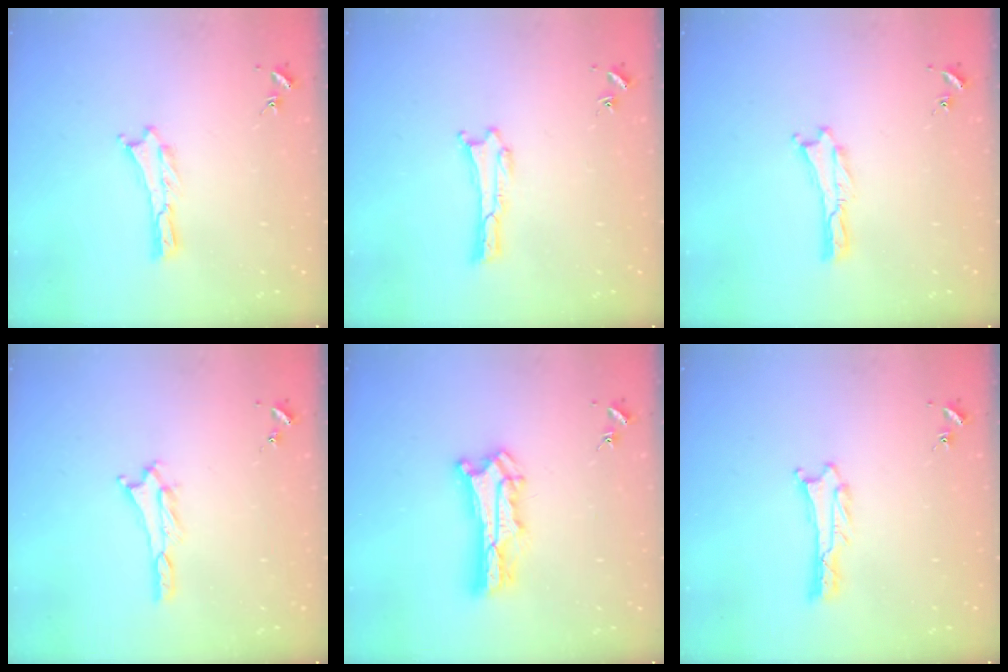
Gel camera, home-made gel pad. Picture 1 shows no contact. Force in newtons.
{"total": 0.0}
{"total": 0.0}
{"total": 1.8, "press": 1.8, "slide": 0.1}
{"total": 8.5, "press": 8.5, "slide": 0.6}
{"total": 1.0, "press": 1.0, "slide": 0.1}